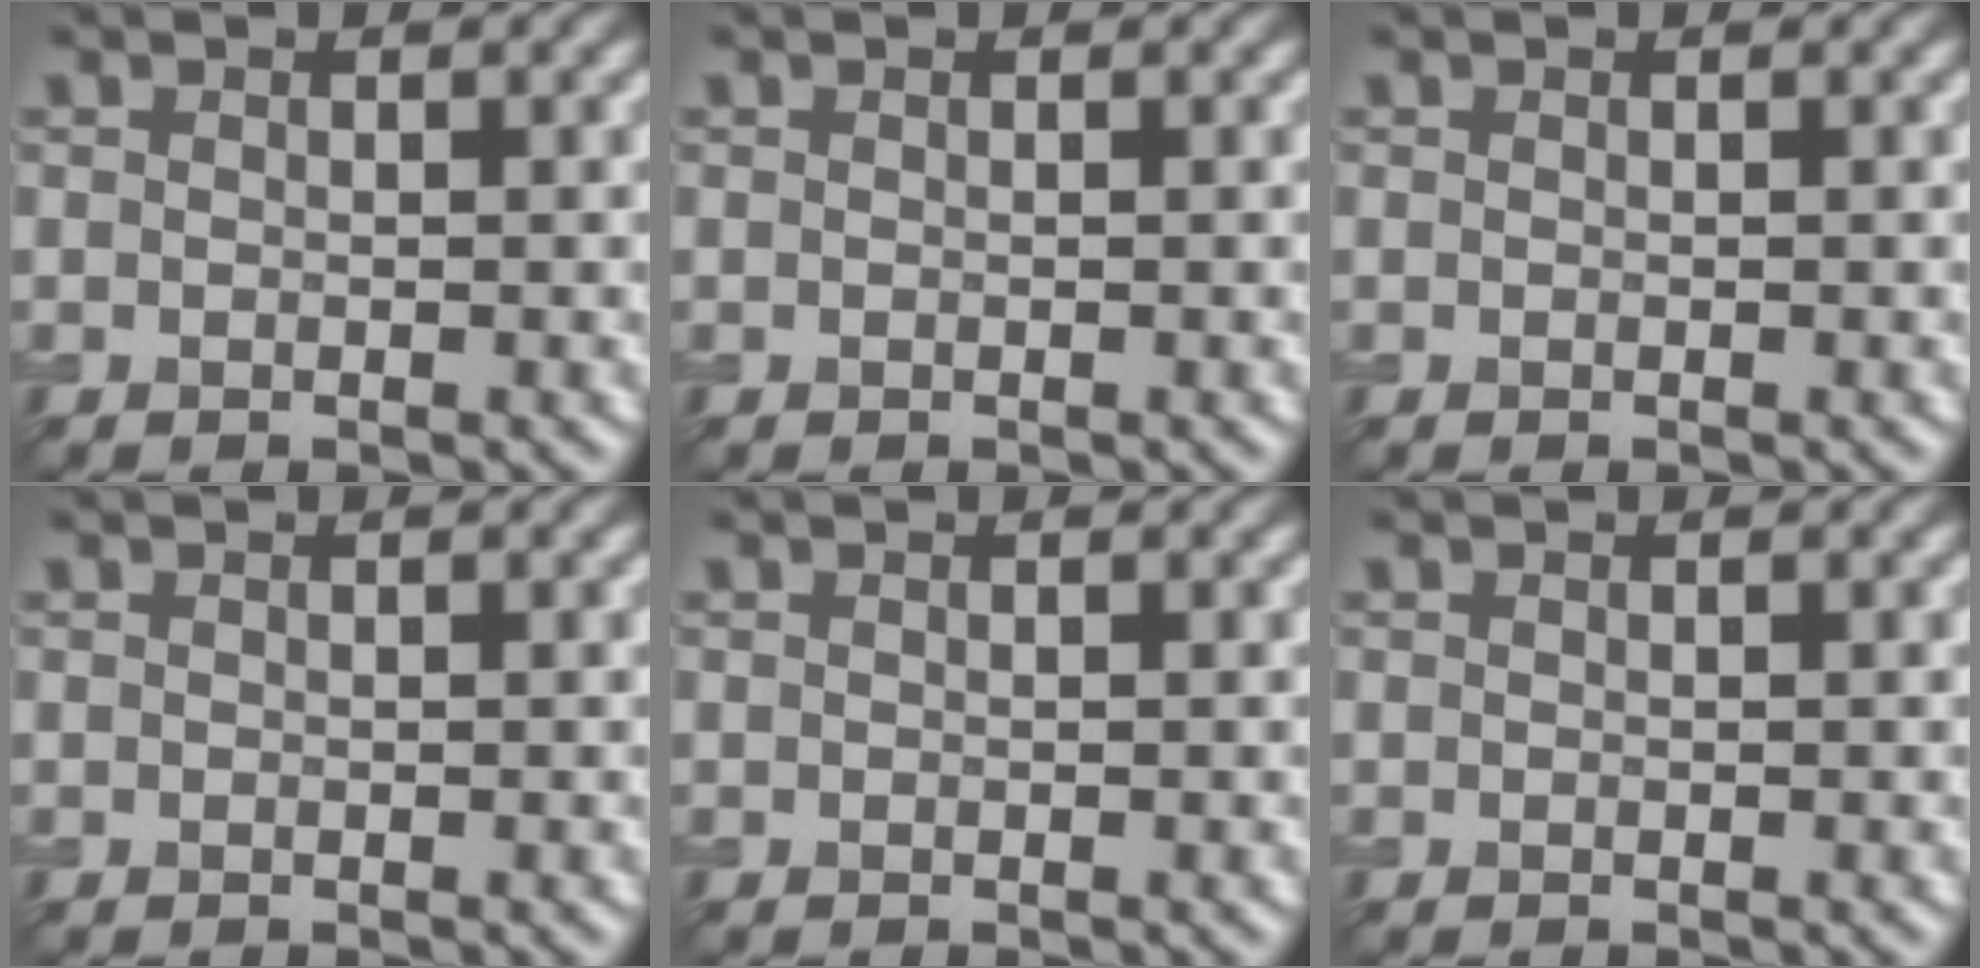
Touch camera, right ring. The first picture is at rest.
{"total": 0.0}
{"total": 0.0}
{"total": 0.0}
{"total": 0.0}
{"total": 0.0}